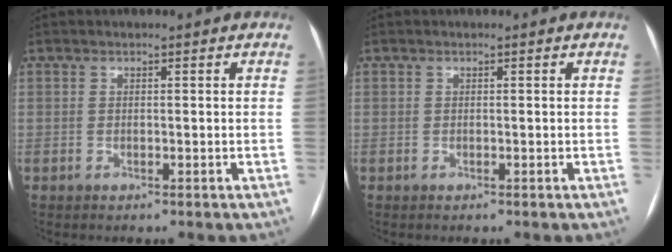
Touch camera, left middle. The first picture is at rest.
{"total": 0.0}